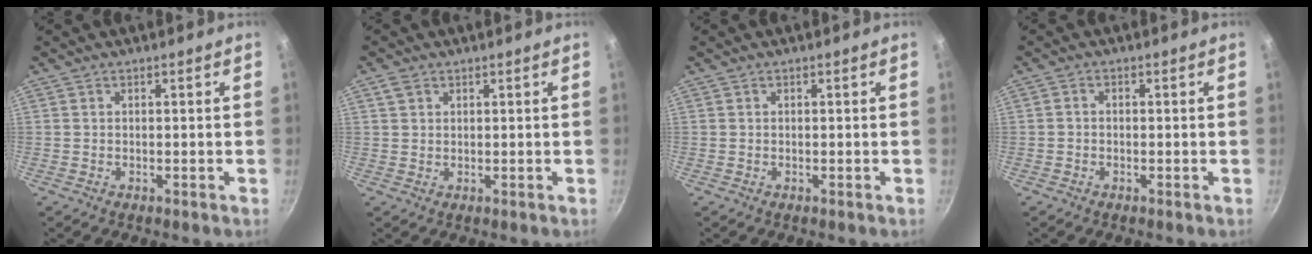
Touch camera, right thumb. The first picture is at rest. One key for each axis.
{"total": 2.2, "fx": 1.1, "fy": 1.6, "fz": 1.0, "tx": -0.014, "ty": -0.001, "tz": 0.021}
{"total": 0.0}
{"total": 1.0, "fx": -0.4, "fy": 0.7, "fz": 0.6, "tx": -0.013, "ty": 0.006, "tz": -0.010}